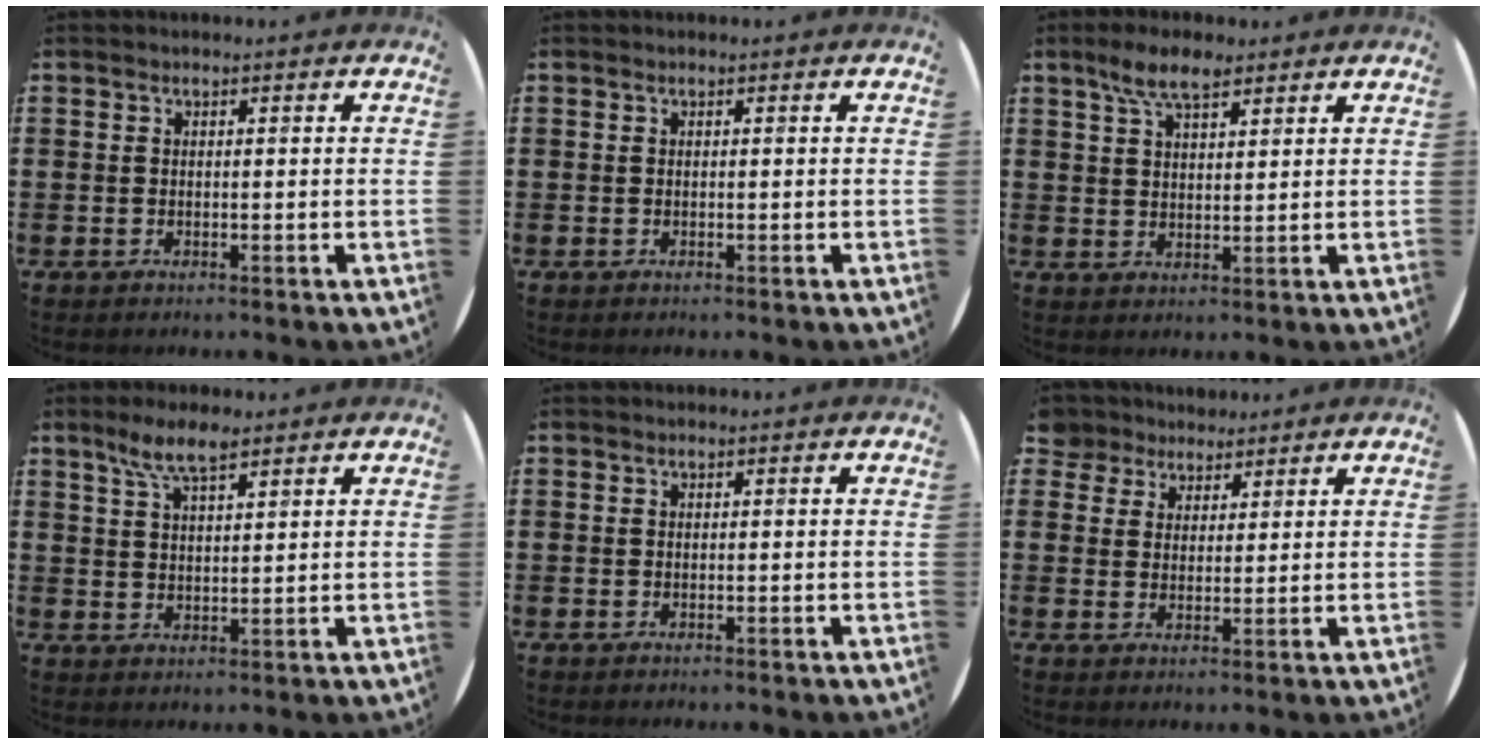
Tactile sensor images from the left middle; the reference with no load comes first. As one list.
[{"total": 0.0}, {"total": 5.7, "force": [4.1, 1.9, 3.3], "torque": [-0.072, 0.002, 0.074]}, {"total": 5.6, "force": [4.1, 1.5, 3.6], "torque": [-0.078, 0.003, 0.072]}, {"total": 0.0}, {"total": 4.1, "force": [3.5, 2.1, -0.4], "torque": [-0.001, -0.002, 0.067]}]